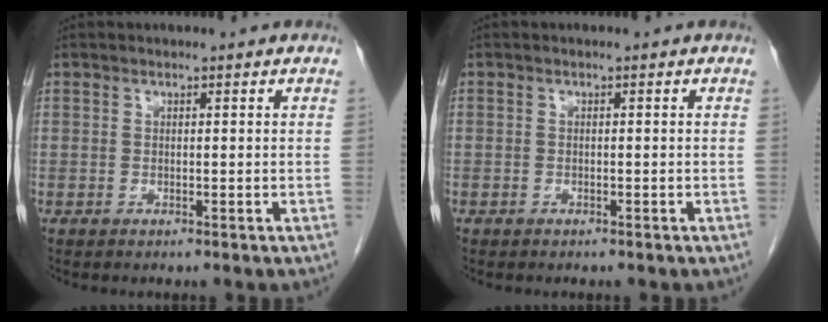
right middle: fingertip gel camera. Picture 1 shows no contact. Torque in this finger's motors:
{"motor_torque": [1.10, -1.04, -0.21, -0.21]}